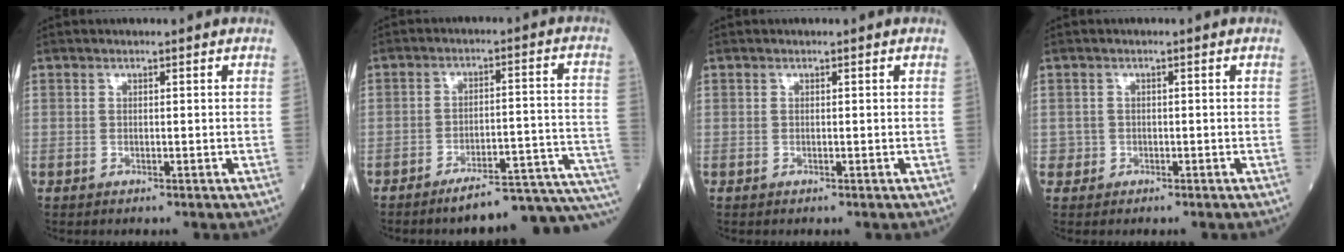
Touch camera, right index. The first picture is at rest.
{"total": 16.0, "force": [-14.1, 0.2, 7.5], "torque": [-0.043, 0.034, -0.184]}
{"total": 0.0}
{"total": 1.2, "force": [-0.5, 1.1, -0.2], "torque": [0.006, 0.008, -0.011]}